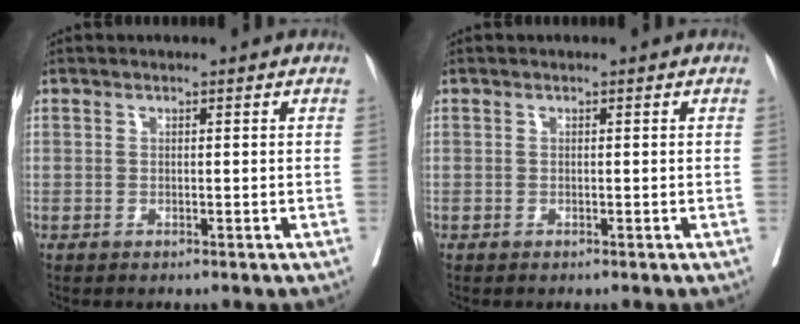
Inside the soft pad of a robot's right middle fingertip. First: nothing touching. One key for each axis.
{"total": 0.0}